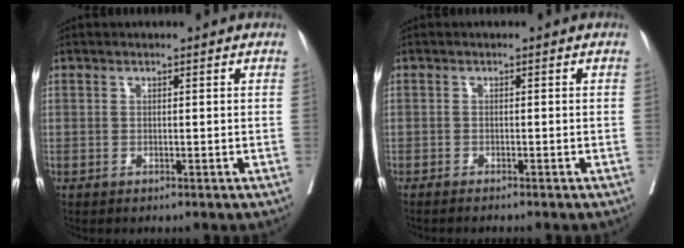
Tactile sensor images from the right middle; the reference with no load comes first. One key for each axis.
{"total": 2.2, "fx": -1.9, "fy": -0.2, "fz": 1.1, "tx": -0.011, "ty": 0.001, "tz": -0.024}